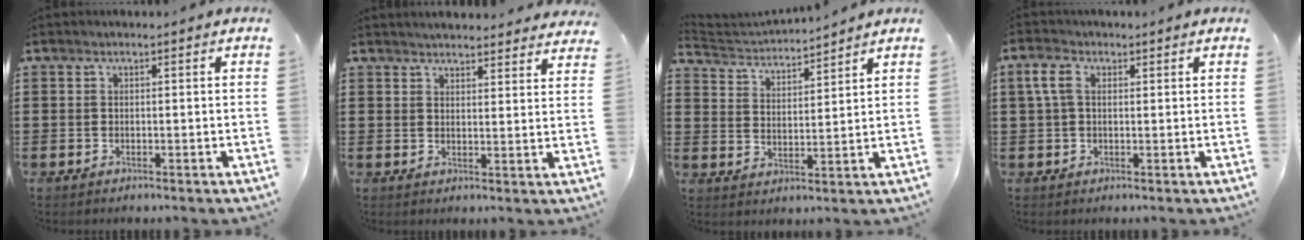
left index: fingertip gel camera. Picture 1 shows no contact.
{"total": 3.3, "force": [3.3, -0.2, 0.0], "torque": [-0.001, -0.018, 0.059]}
{"total": 3.1, "force": [3.1, -0.1, 0.0], "torque": [-0.018, -0.023, 0.053]}
{"total": 4.3, "force": [1.4, 2.2, 3.5], "torque": [-0.083, 0.007, 0.022]}